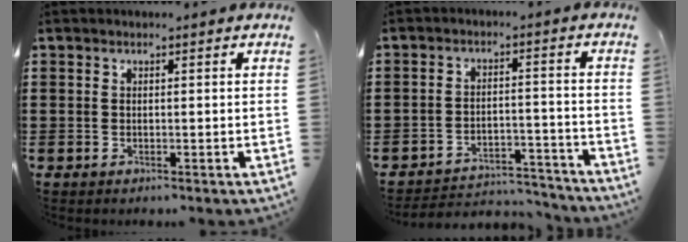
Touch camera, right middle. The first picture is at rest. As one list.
[{"total": 4.3, "force": [-4.2, 0.8, 0.6], "torque": [-0.021, 0.003, -0.091]}]